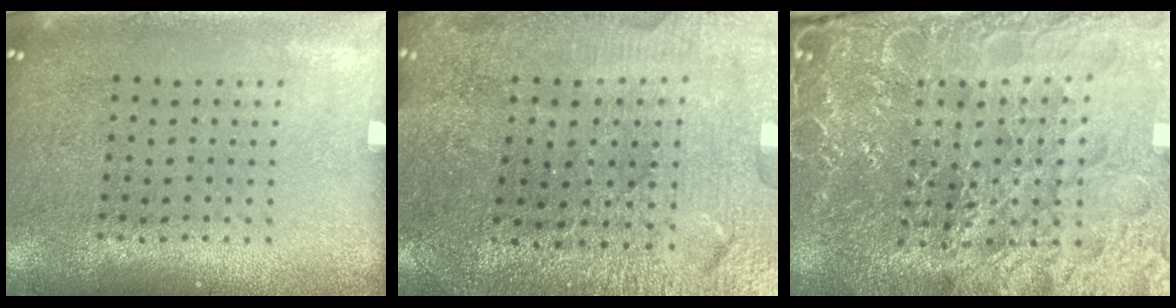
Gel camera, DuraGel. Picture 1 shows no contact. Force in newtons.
{"total": 3.2, "press": 3.2, "slide": 0.1}
{"total": 5.4, "press": 5.0, "slide": 1.9}